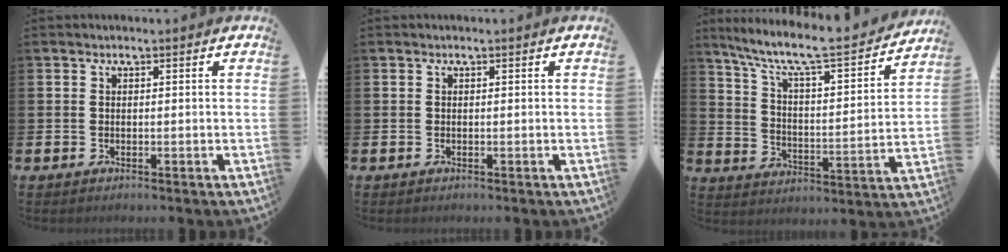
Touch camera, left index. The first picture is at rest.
{"total": 0.0}
{"total": 8.8, "force": [7.6, 1.4, 4.1], "torque": [-0.109, -0.056, 0.122]}